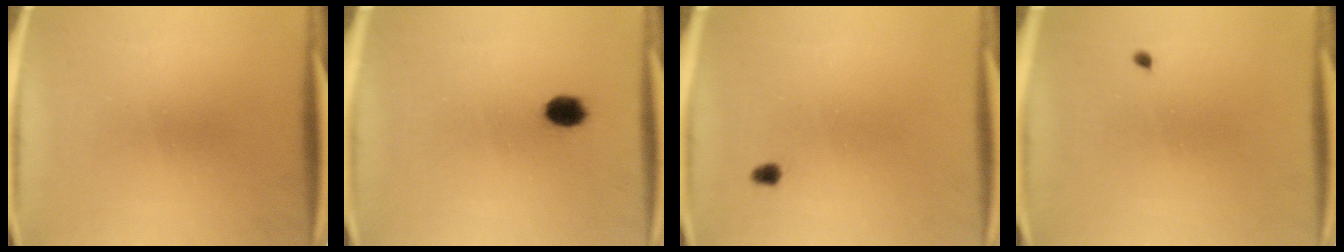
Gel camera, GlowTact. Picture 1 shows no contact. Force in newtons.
{"total": 3.9}
{"total": 1.5}
{"total": 0.5}